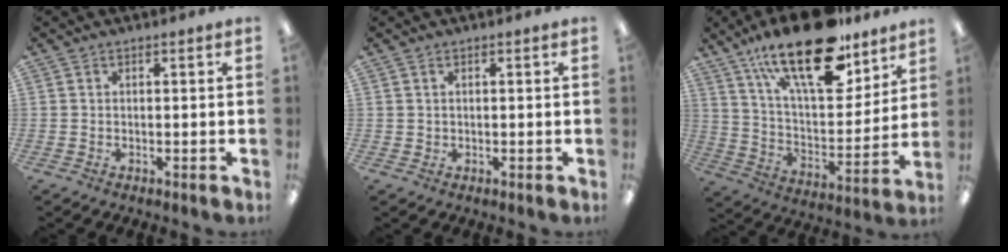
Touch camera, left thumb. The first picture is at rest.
{"total": 0.8, "force": [0.4, 0.7, 0.1], "torque": [-0.002, 0.004, 0.006]}
{"total": 25.4, "force": [16.9, 10.2, 16.0], "torque": [-0.257, -0.098, 0.288]}